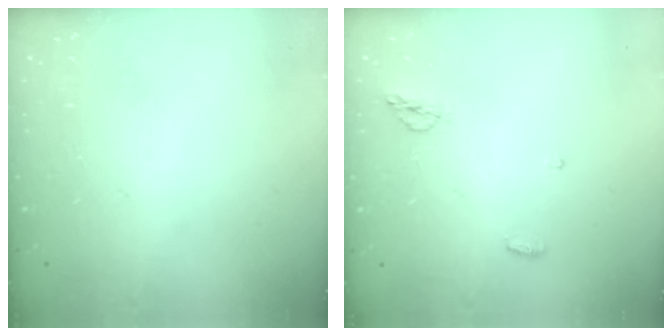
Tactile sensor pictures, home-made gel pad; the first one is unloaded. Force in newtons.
{"total": 4.1, "press": 3.9, "slide": 1.3}